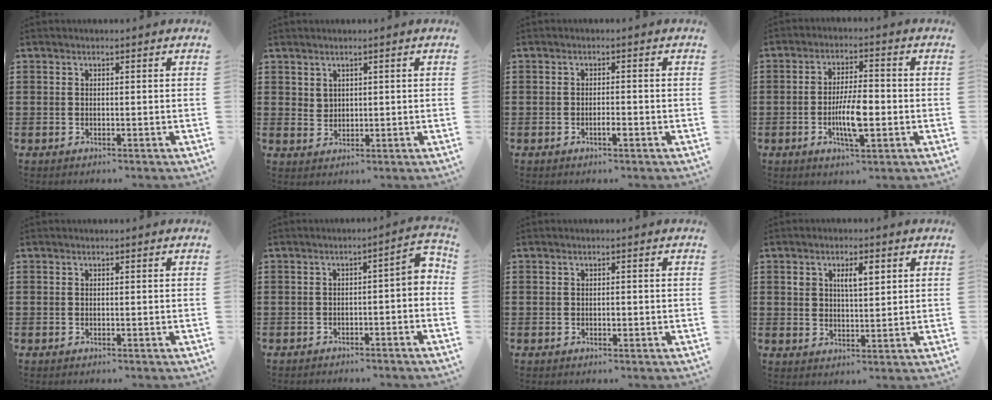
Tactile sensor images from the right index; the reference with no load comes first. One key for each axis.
{"total": 2.0, "fx": 1.6, "fy": 1.2, "fz": 0.3, "tx": -0.010, "ty": 0.004, "tz": 0.031}
{"total": 1.6, "fx": -0.9, "fy": 0.4, "fz": 1.2, "tx": -0.024, "ty": -0.002, "tz": -0.015}
{"total": 7.5, "fx": -1.8, "fy": 2.2, "fz": 6.9, "tx": -0.135, "ty": -0.006, "tz": -0.034}
{"total": 0.0}
{"total": 3.0, "fx": -1.8, "fy": 0.7, "fz": 2.3, "tx": -0.043, "ty": 0.004, "tz": -0.041}
{"total": 0.6, "fx": -0.1, "fy": 0.4, "fz": 0.5, "tx": -0.010, "ty": 0.000, "tz": -0.002}
{"total": 4.2, "fx": 1.7, "fy": 1.9, "fz": 3.3, "tx": -0.055, "ty": 0.002, "tz": 0.025}